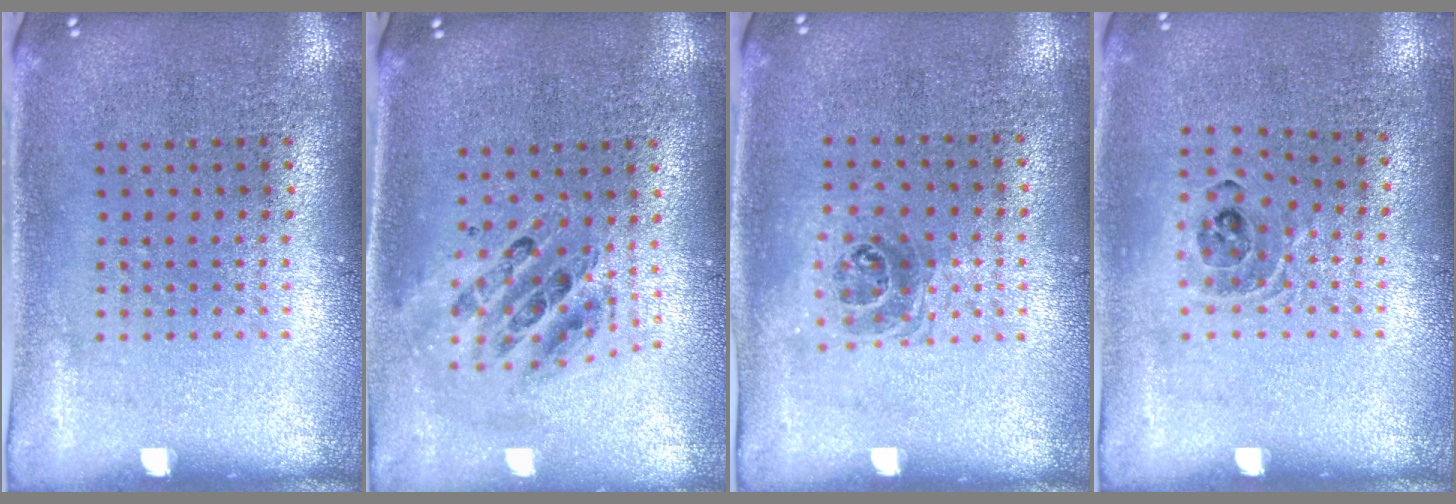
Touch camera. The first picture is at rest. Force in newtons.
{"total": 0.9, "press": 0.9, "slide": 0.1}
{"total": 1.0, "press": 1.0, "slide": 0.4}
{"total": 1.0, "press": 1.0, "slide": 0.1}